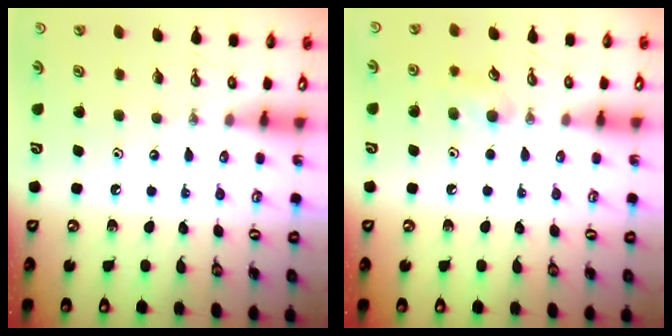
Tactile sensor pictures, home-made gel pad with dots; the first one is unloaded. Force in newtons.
{"total": 6.2, "press": 6.0, "slide": 1.4}